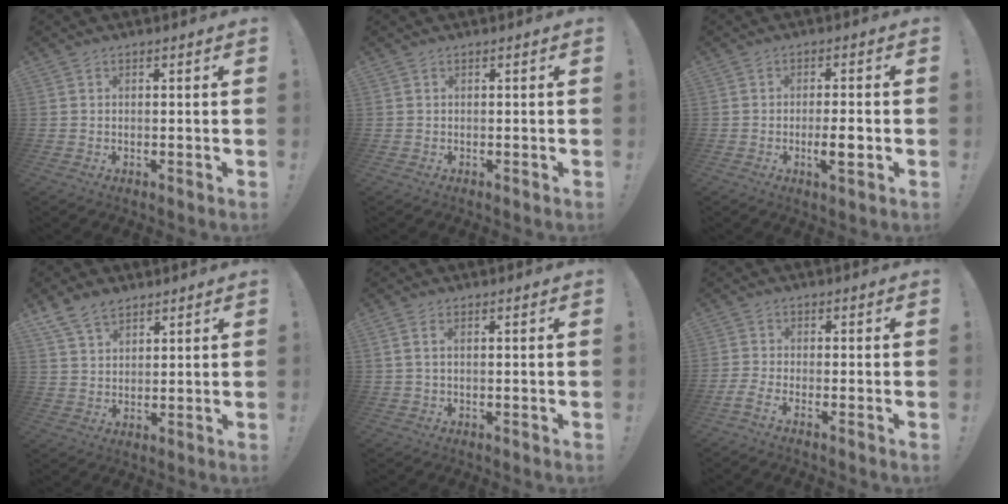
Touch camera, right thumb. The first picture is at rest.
{"total": 0.0}
{"total": 5.7, "force": [-1.7, 0.7, 5.4], "torque": [-0.091, -0.004, -0.030]}
{"total": 7.1, "force": [5.1, 4.0, 2.7], "torque": [-0.060, -0.018, 0.102]}
{"total": 11.3, "force": [2.4, 4.9, 9.9], "torque": [-0.220, -0.014, 0.045]}
{"total": 2.8, "force": [-1.9, -0.3, 2.1], "torque": [-0.055, -0.013, -0.035]}